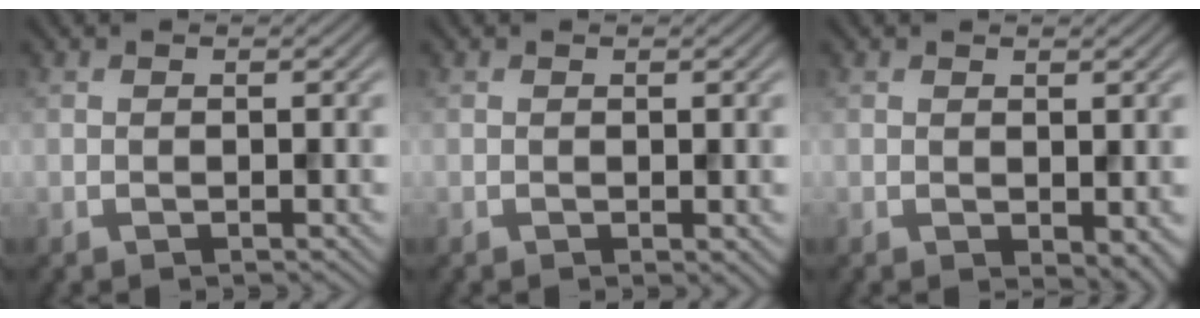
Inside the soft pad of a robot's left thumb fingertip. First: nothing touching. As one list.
[{"total": 0.6, "force": [0.0, 0.3, 0.5], "torque": [-0.005, -0.004, 0.000]}, {"total": 2.4, "force": [-0.3, 1.4, 2.0], "torque": [-0.028, -0.008, -0.002]}]